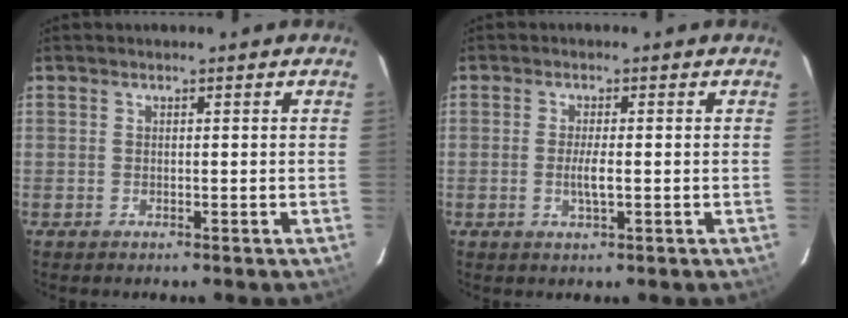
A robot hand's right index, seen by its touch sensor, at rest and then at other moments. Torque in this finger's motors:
{"motor_torque": [0.77, -0.07, 0.34, 0.06]}